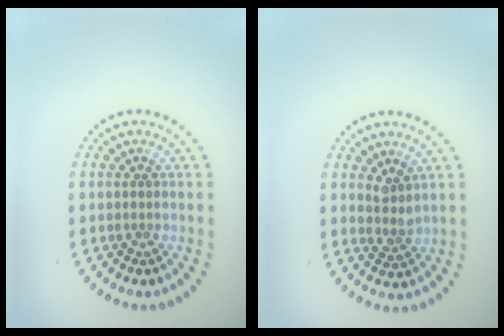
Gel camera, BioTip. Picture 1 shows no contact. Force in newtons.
{"total": 1.8, "press": 1.3, "slide": 1.2}